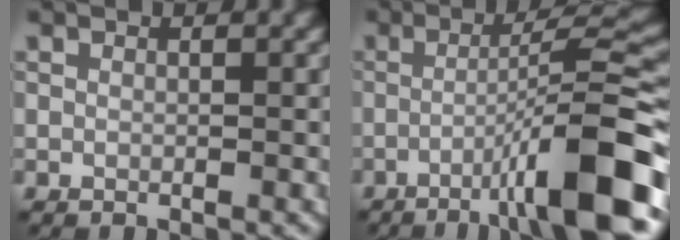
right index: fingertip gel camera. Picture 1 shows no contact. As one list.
[{"total": 10.5, "force": [-4.5, 1.2, 9.4], "torque": [-0.121, 0.025, -0.075]}]